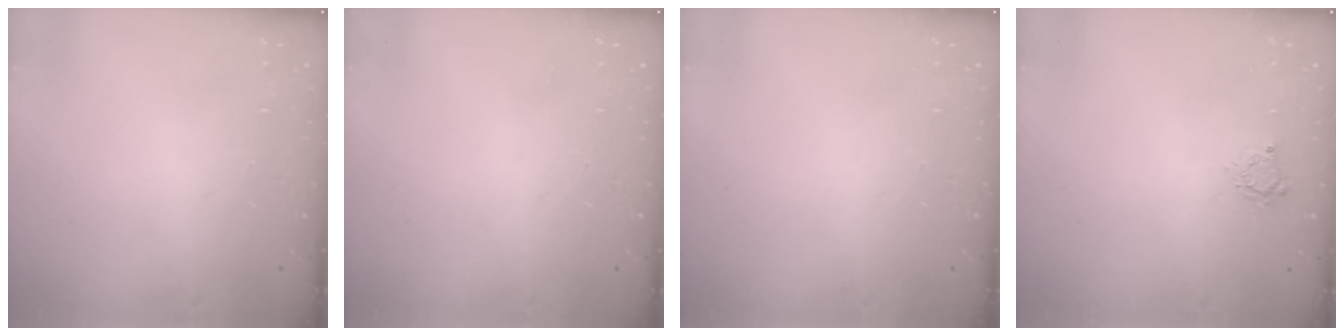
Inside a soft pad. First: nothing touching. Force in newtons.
{"total": 0.0}
{"total": 0.0}
{"total": 3.6, "press": 3.6, "slide": 0.5}